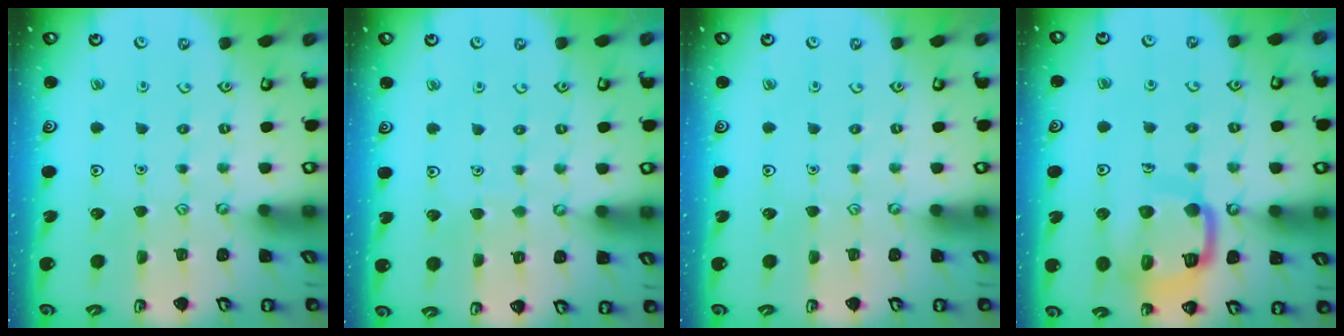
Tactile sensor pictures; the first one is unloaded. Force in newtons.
{"total": 1.7, "press": 1.7, "slide": 0.1}
{"total": 0.0}
{"total": 15.4, "press": 15.3, "slide": 1.6}